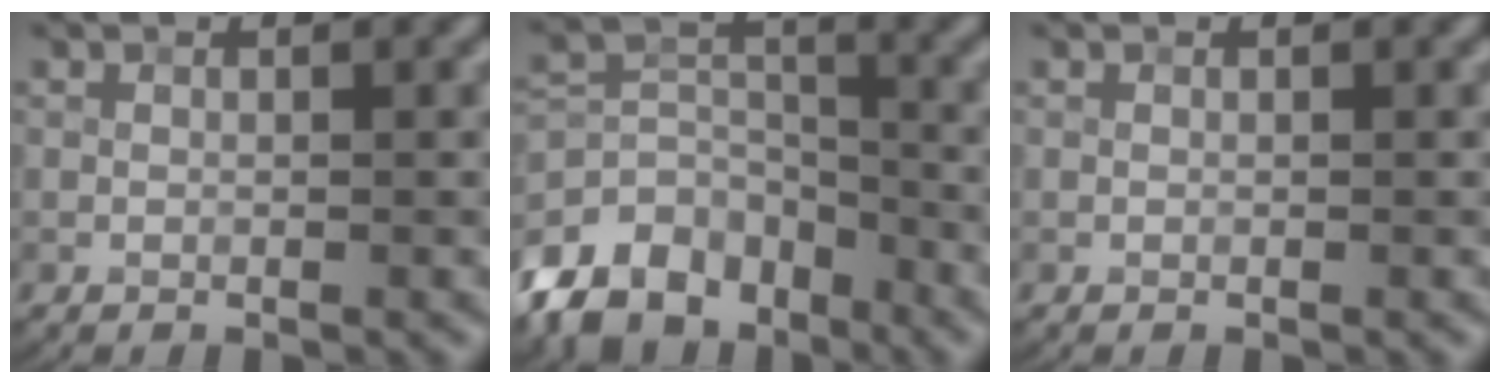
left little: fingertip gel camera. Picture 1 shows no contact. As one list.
[{"total": 8.4, "force": [-6.3, 4.7, 3.1], "torque": [-0.050, 0.001, -0.125]}, {"total": 0.0}]